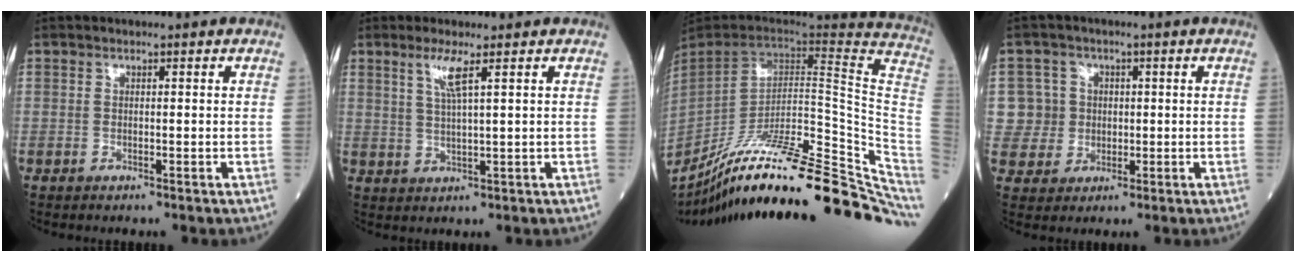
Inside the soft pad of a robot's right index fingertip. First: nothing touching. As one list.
[{"total": 3.7, "force": [1.9, -0.4, 3.2], "torque": [-0.069, -0.004, 0.041]}, {"total": 35.8, "force": [-27.7, 5.1, 22.1], "torque": [-0.243, -0.035, -0.402]}, {"total": 5.6, "force": [0.7, 5.6, 0.1], "torque": [0.007, 0.013, 0.014]}]